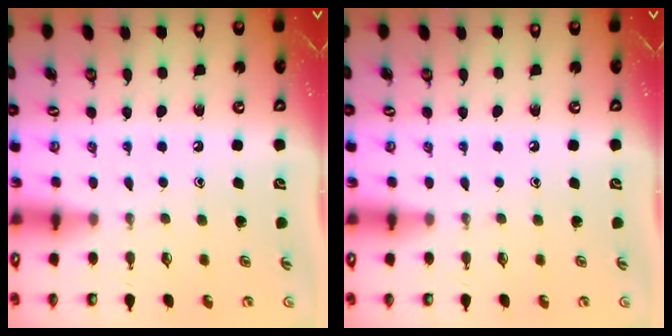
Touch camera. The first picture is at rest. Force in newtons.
{"total": 0.0}